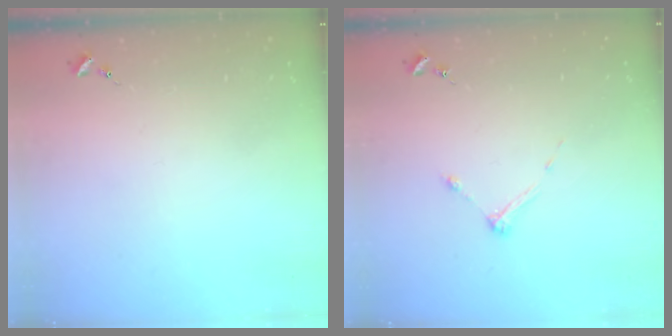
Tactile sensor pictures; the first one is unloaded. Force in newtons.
{"total": 4.9, "press": 4.9, "slide": 0.7}